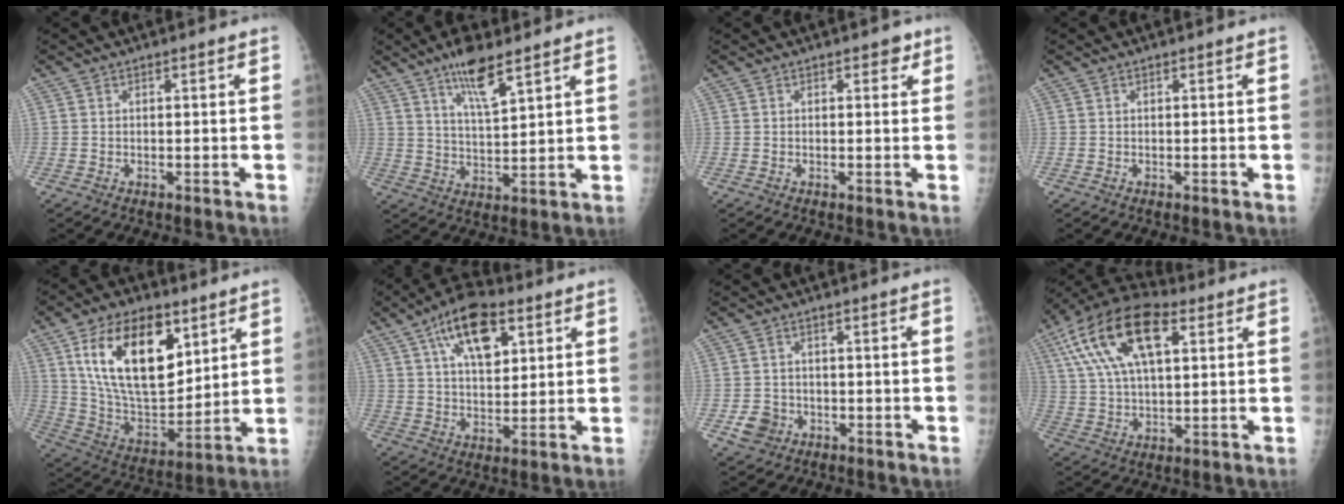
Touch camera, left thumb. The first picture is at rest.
{"total": 9.0, "force": [5.9, 2.2, 6.5], "torque": [-0.107, -0.033, 0.110]}
{"total": 1.5, "force": [0.8, 1.0, 0.8], "torque": [0.007, -0.001, 0.005]}
{"total": 0.0}
{"total": 22.3, "force": [9.4, 11.8, 16.4], "torque": [-0.243, -0.046, 0.175]}
{"total": 13.8, "force": [6.4, 6.9, 10.1], "torque": [-0.141, -0.011, 0.105]}
{"total": 4.1, "force": [-1.5, 3.6, 1.3], "torque": [-0.008, 0.008, -0.020]}
{"total": 18.9, "force": [7.3, 9.2, 14.8], "torque": [-0.269, 0.011, 0.127]}